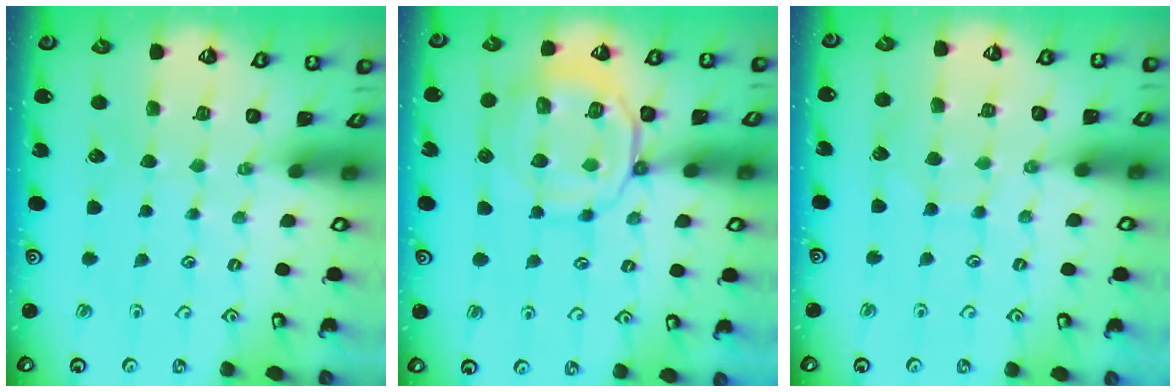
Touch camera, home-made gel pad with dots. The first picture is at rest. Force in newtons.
{"total": 12.0, "press": 11.9, "slide": 1.2}
{"total": 5.0, "press": 5.0, "slide": 0.5}